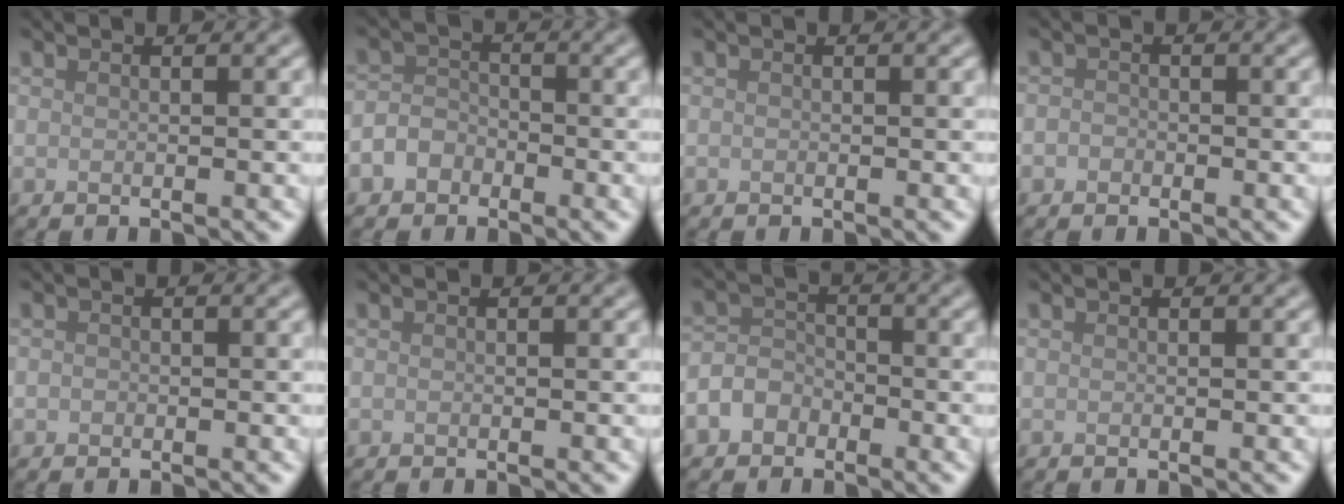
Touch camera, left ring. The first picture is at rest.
{"total": 2.6, "force": [-1.4, 2.0, 0.9], "torque": [-0.003, 0.008, -0.034]}
{"total": 0.0}
{"total": 0.9, "force": [-0.4, 0.8, 0.1], "torque": [0.003, -0.002, -0.008]}
{"total": 0.6, "force": [-0.2, 0.5, 0.1], "torque": [0.001, -0.004, -0.004]}
{"total": 0.0}
{"total": 3.3, "force": [-1.9, 2.5, 0.9], "torque": [0.000, 0.003, -0.044]}
{"total": 0.0}